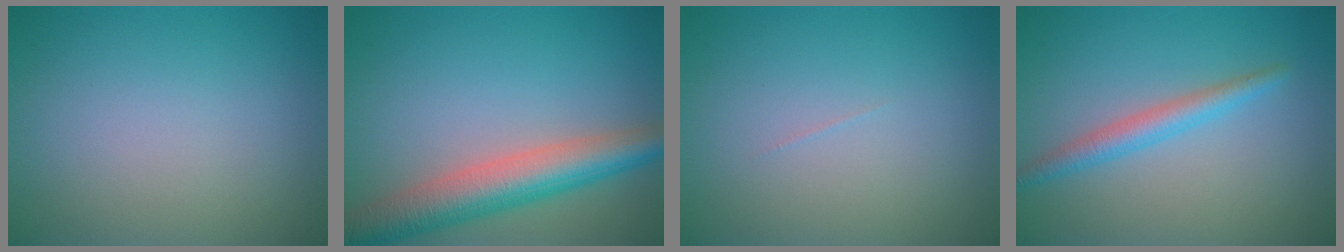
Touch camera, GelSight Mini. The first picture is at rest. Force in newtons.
{"total": 6.6, "press": 6.6, "slide": 0.3}
{"total": 0.0}
{"total": 2.4, "press": 2.4, "slide": 0.1}